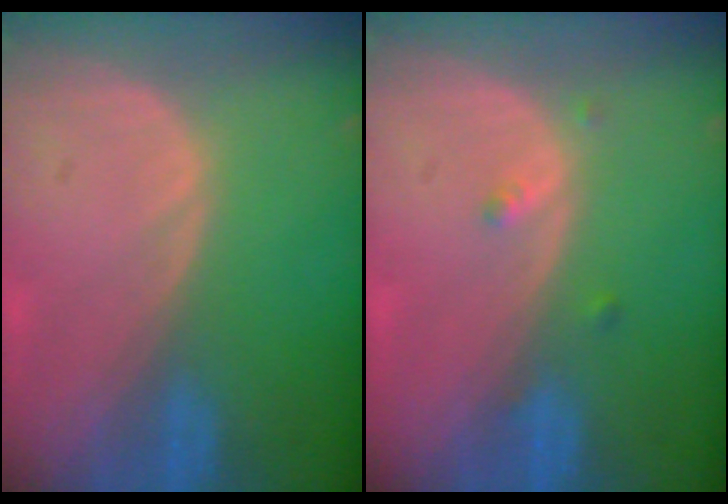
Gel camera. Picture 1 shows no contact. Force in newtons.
{"total": 1.6, "press": 1.3, "slide": 0.8}